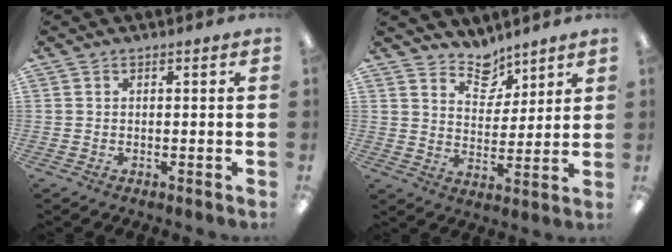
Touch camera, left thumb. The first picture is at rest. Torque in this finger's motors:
{"motor_torque": [0.07, -0.06, -0.26, -0.34, 0.04]}